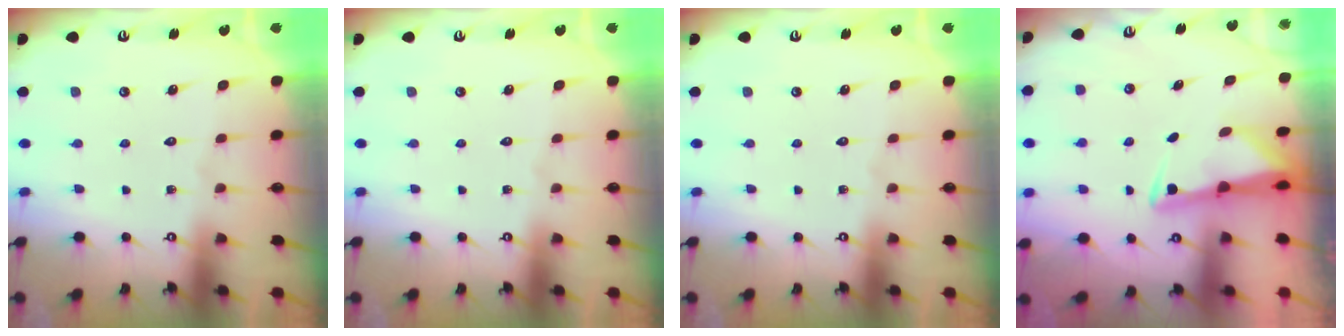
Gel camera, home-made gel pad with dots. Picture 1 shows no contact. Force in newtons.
{"total": 0.0}
{"total": 0.0}
{"total": 3.1, "press": 3.1, "slide": 0.6}